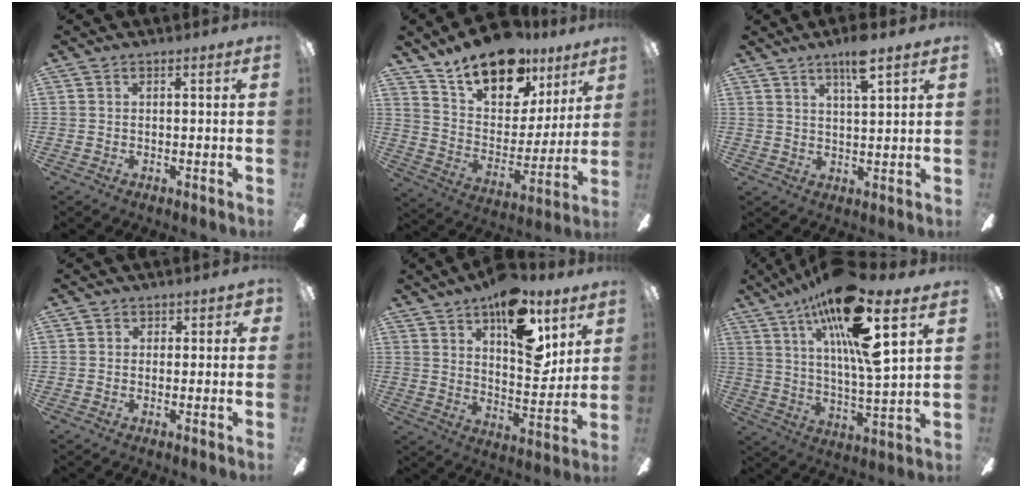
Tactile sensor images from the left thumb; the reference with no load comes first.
{"total": 18.4, "force": [13.6, 9.0, 8.4], "torque": [-0.138, -0.089, 0.243]}
{"total": 7.1, "force": [4.9, 1.0, 5.0], "torque": [-0.084, -0.020, 0.079]}
{"total": 2.1, "force": [-1.0, 1.7, 0.7], "torque": [-0.003, 0.007, -0.022]}
{"total": 18.8, "force": [10.3, 8.8, 13.1], "torque": [-0.170, -0.053, 0.168]}
{"total": 20.5, "force": [11.1, 4.4, 16.7], "torque": [-0.288, -0.039, 0.170]}